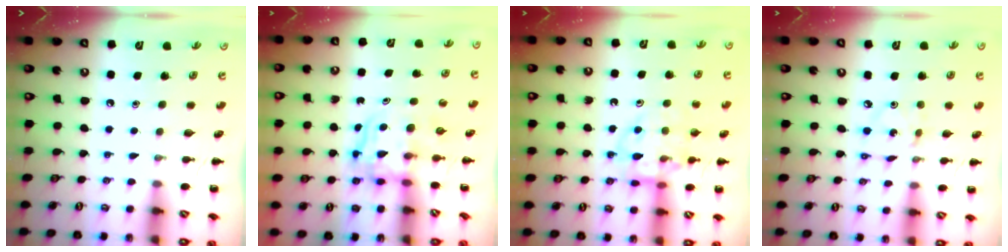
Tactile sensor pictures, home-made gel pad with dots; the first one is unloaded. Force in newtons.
{"total": 3.5, "press": 3.4, "slide": 0.2}
{"total": 13.6, "press": 13.5, "slide": 1.7}
{"total": 2.2, "press": 2.1, "slide": 0.5}